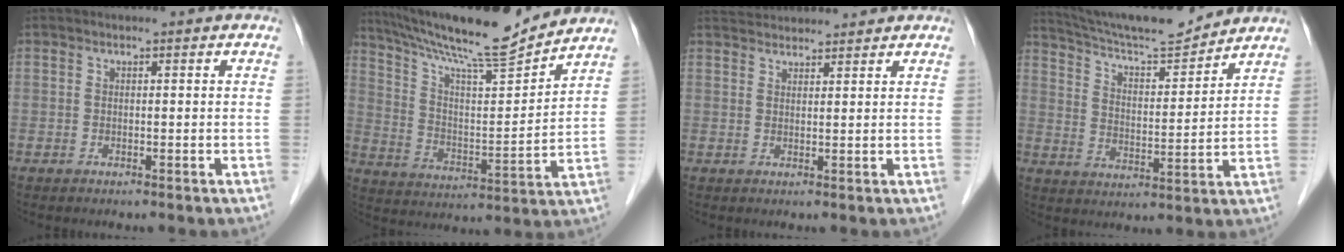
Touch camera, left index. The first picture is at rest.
{"total": 16.9, "force": [15.3, 0.0, 7.1], "torque": [-0.127, -0.004, 0.253]}
{"total": 6.0, "force": [5.9, 0.6, 1.0], "torque": [-0.020, 0.036, 0.090]}
{"total": 13.9, "force": [13.2, 0.7, 4.3], "torque": [-0.081, -0.002, 0.220]}